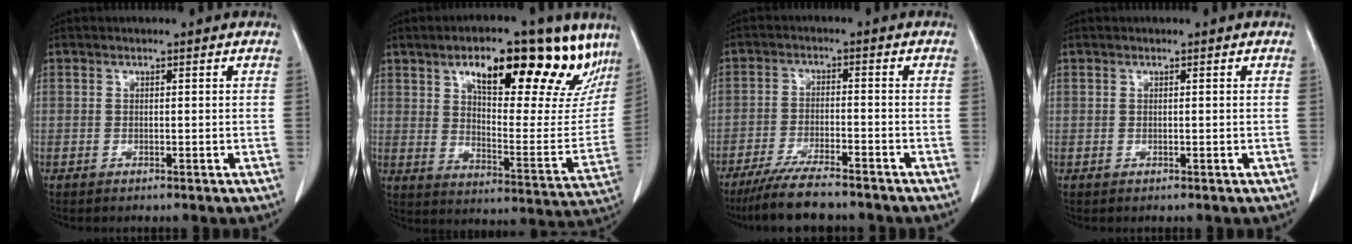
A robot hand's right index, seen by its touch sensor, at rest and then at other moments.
{"total": 26.1, "force": [16.1, 9.0, 18.4], "torque": [-0.262, 0.018, 0.229]}
{"total": 10.4, "force": [-8.8, 1.5, 5.3], "torque": [-0.092, -0.027, -0.146]}
{"total": 0.0}